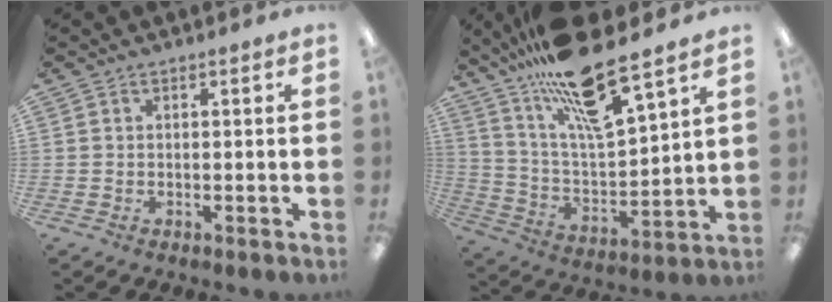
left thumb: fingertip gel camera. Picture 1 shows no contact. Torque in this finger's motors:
{"motor_torque": [2.25, 1.28, 1.56, -1.21, 0.49]}